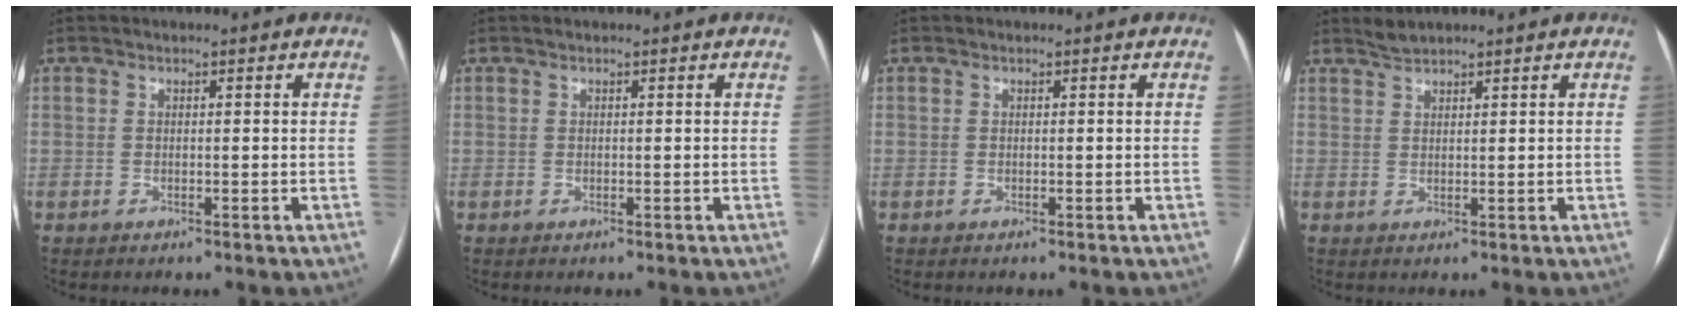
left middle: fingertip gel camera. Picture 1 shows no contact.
{"total": 0.0}
{"total": 0.0}
{"total": 1.7, "force": [1.7, 0.0, 0.3], "torque": [-0.010, 0.007, 0.039]}